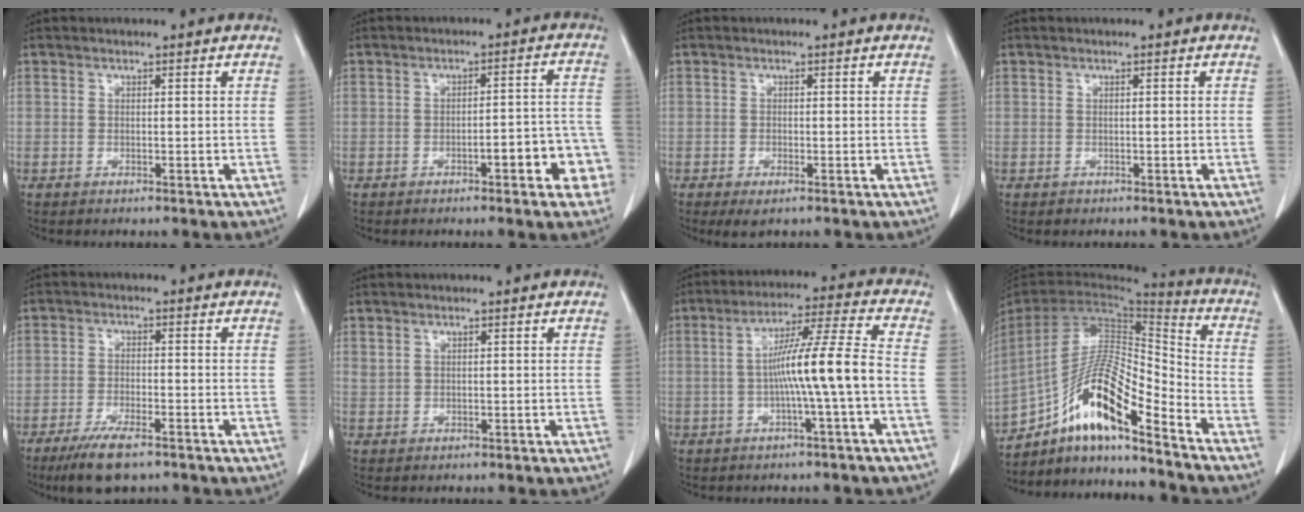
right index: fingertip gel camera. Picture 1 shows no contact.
{"total": 7.6, "force": [-3.3, 1.9, 6.6], "torque": [-0.072, 0.029, -0.038]}
{"total": 2.4, "force": [-1.4, 0.8, 1.8], "torque": [-0.033, -0.004, -0.017]}
{"total": 0.6, "force": [-0.4, 0.4, 0.0], "torque": [-0.001, 0.003, -0.008]}
{"total": 7.3, "force": [-5.2, 1.7, 4.9], "torque": [-0.090, -0.014, -0.087]}
{"total": 0.6, "force": [0.5, 0.2, 0.3], "torque": [-0.009, 0.005, 0.013]}
{"total": 10.0, "force": [-1.7, -1.2, 9.8], "torque": [-0.171, 0.017, -0.030]}
{"total": 16.5, "force": [-11.3, 2.2, 11.9], "torque": [-0.232, 0.010, -0.202]}